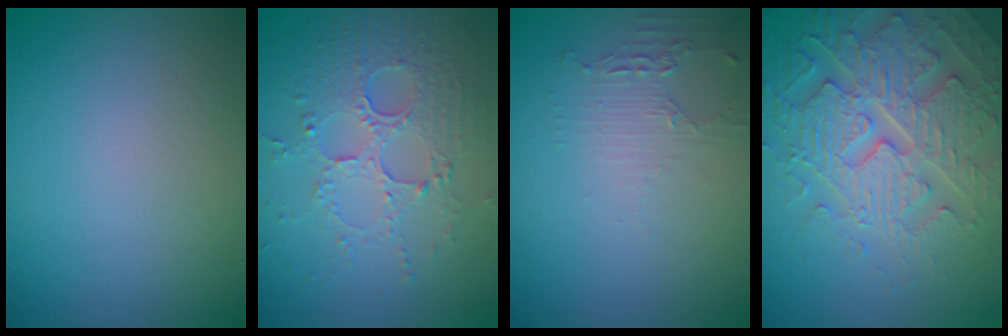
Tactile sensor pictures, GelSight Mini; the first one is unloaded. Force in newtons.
{"total": 5.4, "press": 3.7, "slide": 4.0}
{"total": 1.5, "press": 1.5, "slide": 0.4}
{"total": 5.5, "press": 5.3, "slide": 1.4}